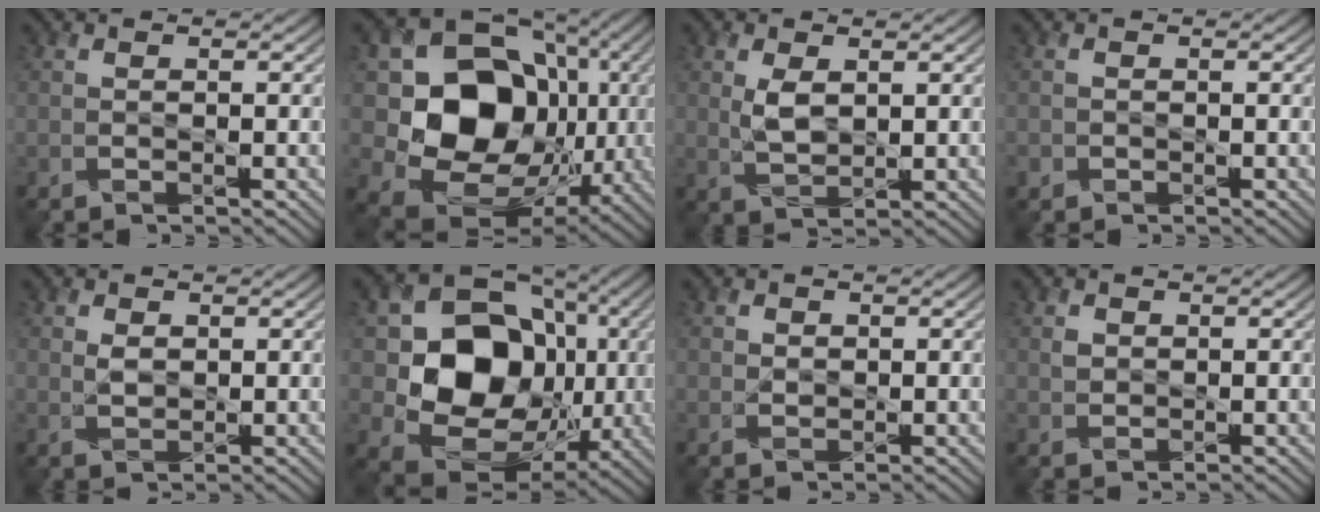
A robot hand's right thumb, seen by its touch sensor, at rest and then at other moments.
{"total": 16.6, "force": [0.5, 13.7, 9.4], "torque": [-0.174, -0.038, 0.013]}
{"total": 3.6, "force": [1.0, 2.0, 2.8], "torque": [-0.066, -0.004, 0.024]}
{"total": 0.8, "force": [-0.5, 0.7, 0.1], "torque": [-0.001, -0.005, -0.012]}
{"total": 1.9, "force": [0.6, 1.3, 1.2], "torque": [-0.029, -0.002, 0.013]}
{"total": 14.9, "force": [0.3, 12.2, 8.5], "torque": [-0.145, -0.022, 0.000]}
{"total": 1.3, "force": [0.4, 1.1, 0.5], "torque": [-0.012, -0.003, 0.006]}
{"total": 1.2, "force": [0.5, 1.0, 0.4], "torque": [-0.010, -0.002, 0.010]}